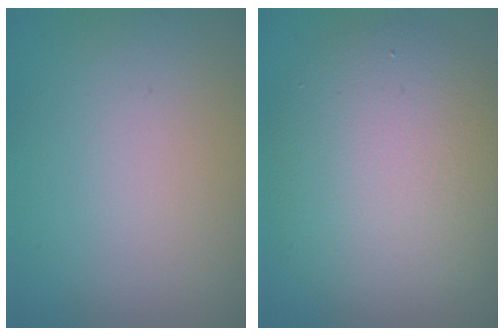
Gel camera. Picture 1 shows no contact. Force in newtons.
{"total": 7.8, "press": 7.8, "slide": 0.3}